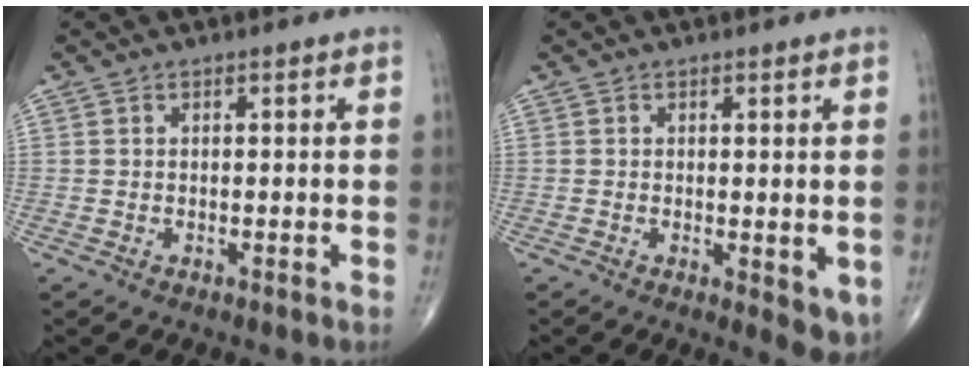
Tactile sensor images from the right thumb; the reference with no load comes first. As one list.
[{"total": 5.1, "force": [-0.7, 2.1, 4.6], "torque": [-0.051, -0.013, -0.008]}]